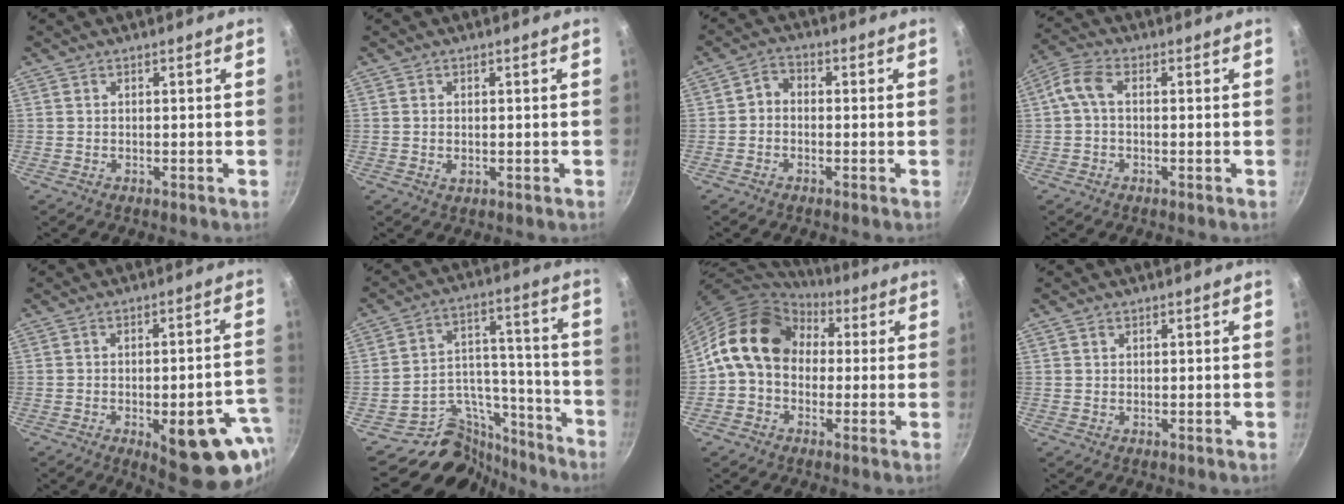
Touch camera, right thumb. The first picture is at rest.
{"total": 1.3, "force": [0.0, 0.8, 1.0], "torque": [-0.016, -0.001, 0.000]}
{"total": 3.1, "force": [-0.6, 2.5, 1.8], "torque": [-0.027, 0.016, -0.023]}
{"total": 4.9, "force": [0.0, 2.7, 4.0], "torque": [-0.099, 0.021, -0.010]}
{"total": 17.6, "force": [-6.5, 7.2, 14.6], "torque": [-0.126, 0.016, -0.075]}
{"total": 16.1, "force": [-12.3, 9.6, 4.1], "torque": [-0.001, 0.124, -0.194]}
{"total": 14.5, "force": [2.6, 11.4, 8.5], "torque": [-0.115, 0.031, 0.027]}
{"total": 0.9, "force": [0.5, 0.7, 0.3], "torque": [-0.004, 0.001, 0.008]}